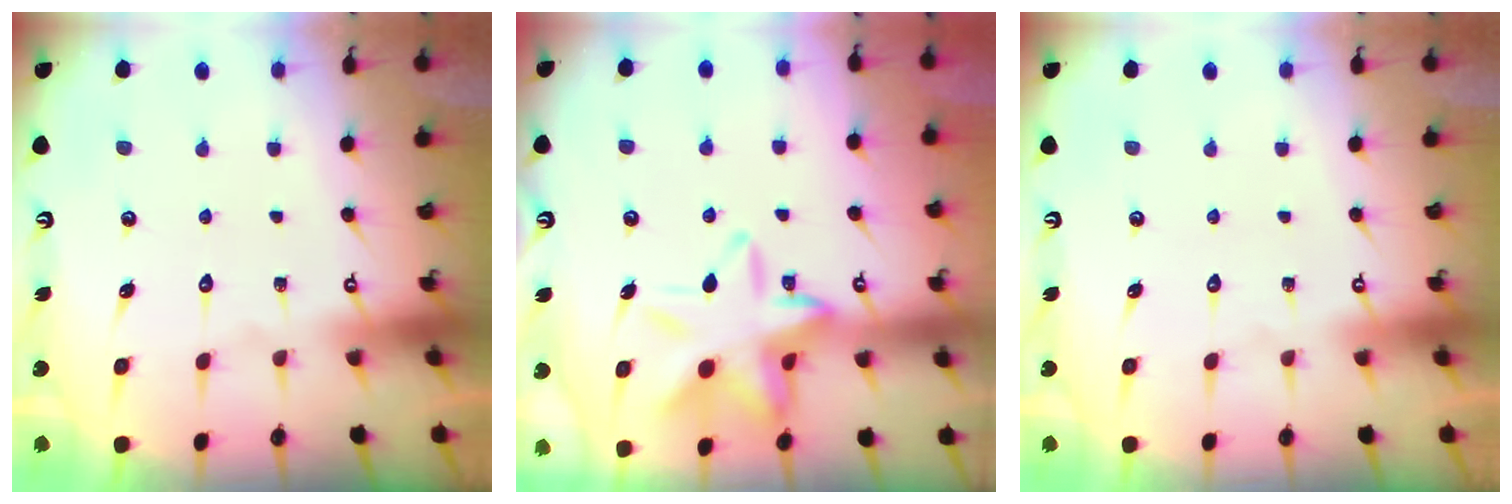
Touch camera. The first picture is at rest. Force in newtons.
{"total": 14.8, "press": 14.7, "slide": 1.1}
{"total": 0.0}